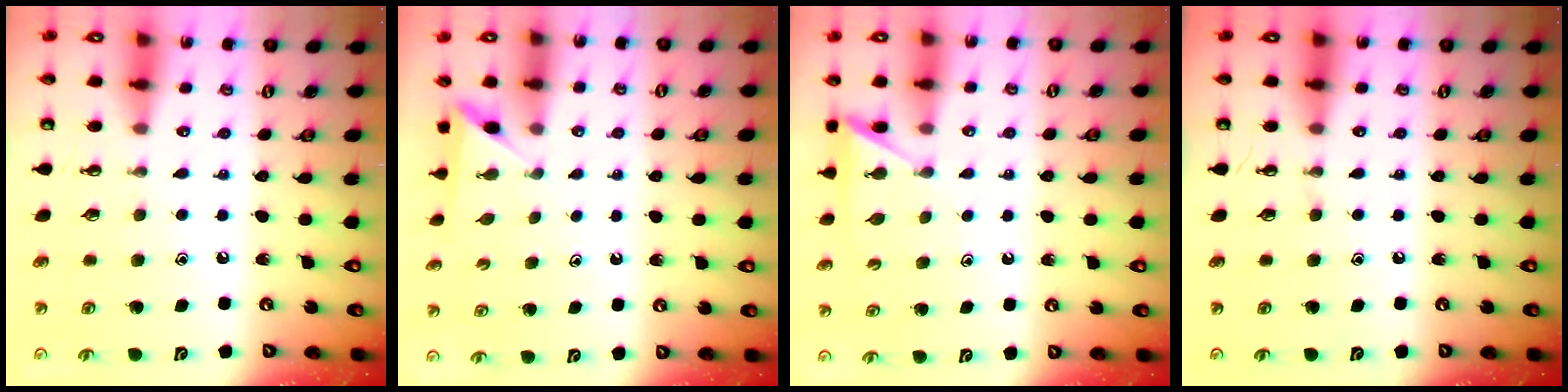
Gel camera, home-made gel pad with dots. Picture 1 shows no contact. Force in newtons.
{"total": 2.2, "press": 2.2, "slide": 0.2}
{"total": 5.7, "press": 5.7, "slide": 0.5}
{"total": 0.0}